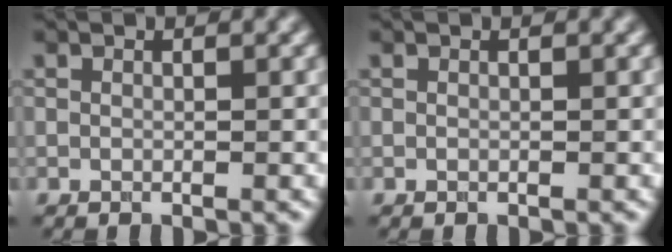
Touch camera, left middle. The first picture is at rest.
{"total": 0.0}